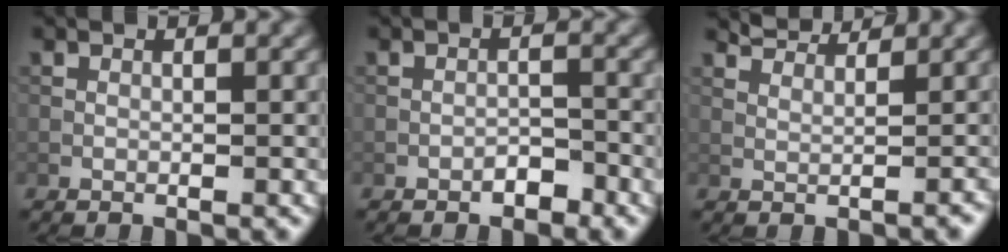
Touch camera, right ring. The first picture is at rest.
{"total": 1.5, "force": [-1.1, 0.6, 0.8], "torque": [-0.010, 0.005, -0.020]}
{"total": 3.0, "force": [2.7, 0.5, 1.2], "torque": [-0.029, 0.000, 0.043]}